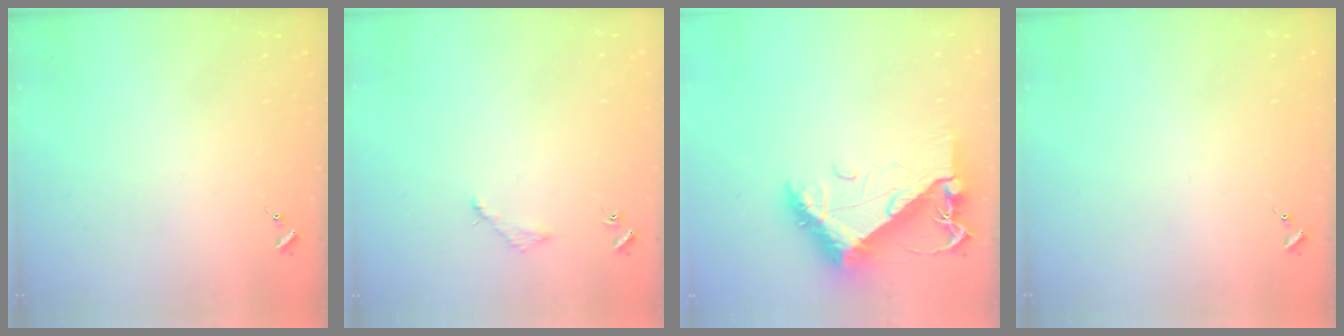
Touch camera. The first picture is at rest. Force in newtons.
{"total": 3.0, "press": 3.0, "slide": 0.4}
{"total": 11.3, "press": 11.3, "slide": 1.2}
{"total": 0.0}